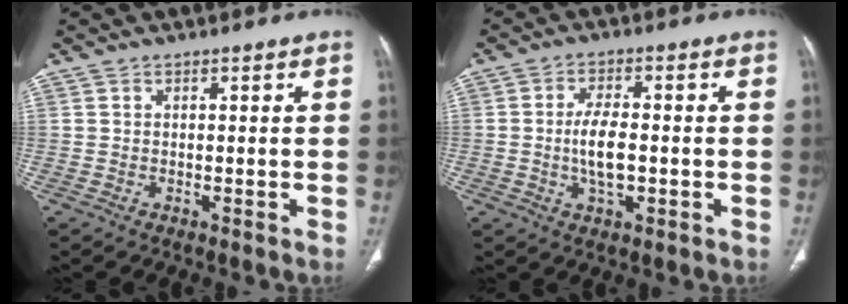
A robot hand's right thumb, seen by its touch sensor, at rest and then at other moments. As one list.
[{"total": 6.7, "force": [-0.8, 3.1, 5.9], "torque": [-0.112, 0.002, -0.014]}]